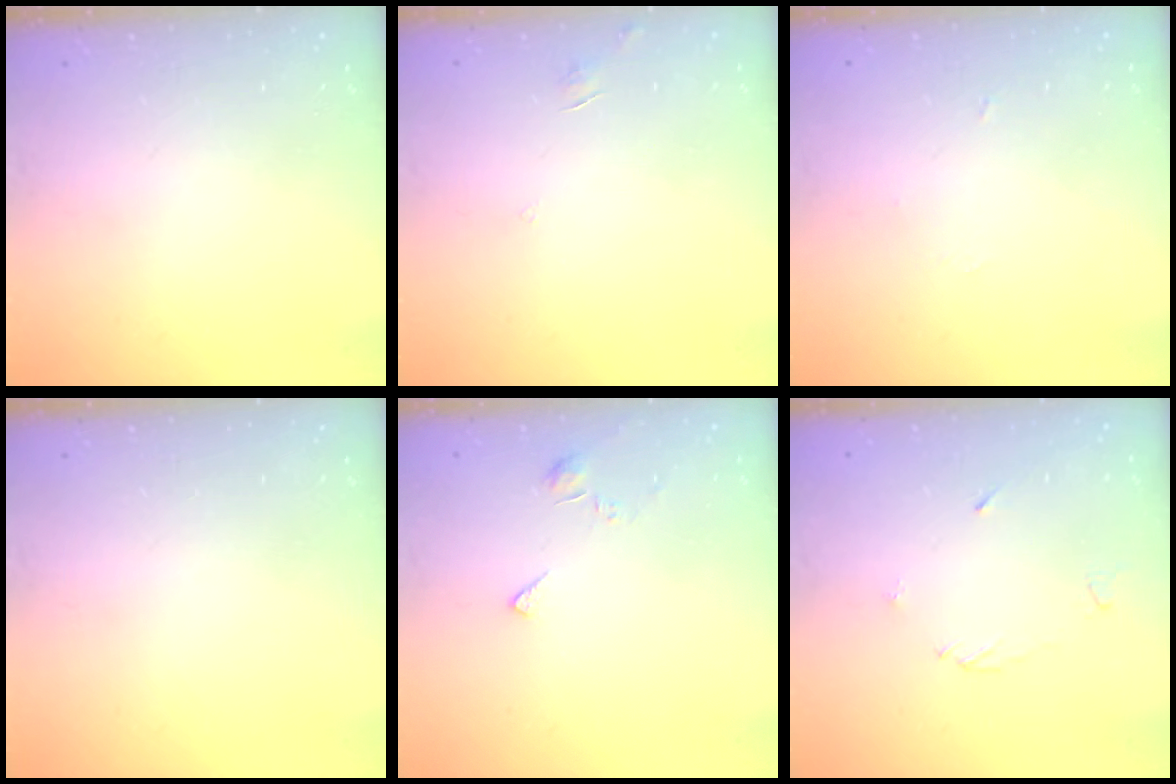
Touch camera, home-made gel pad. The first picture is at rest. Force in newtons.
{"total": 3.4, "press": 3.4, "slide": 0.3}
{"total": 2.5, "press": 2.5, "slide": 0.2}
{"total": 0.0}
{"total": 1.9, "press": 1.9, "slide": 0.4}
{"total": 4.4, "press": 4.4, "slide": 0.5}